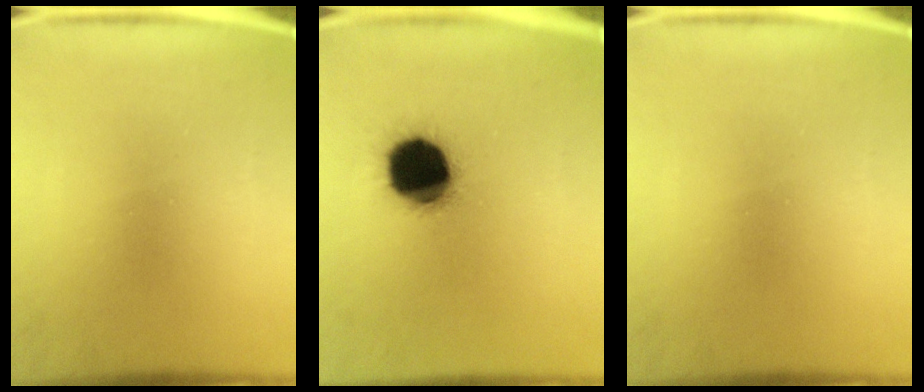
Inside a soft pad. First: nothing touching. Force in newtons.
{"total": 19.4}
{"total": 0.0}